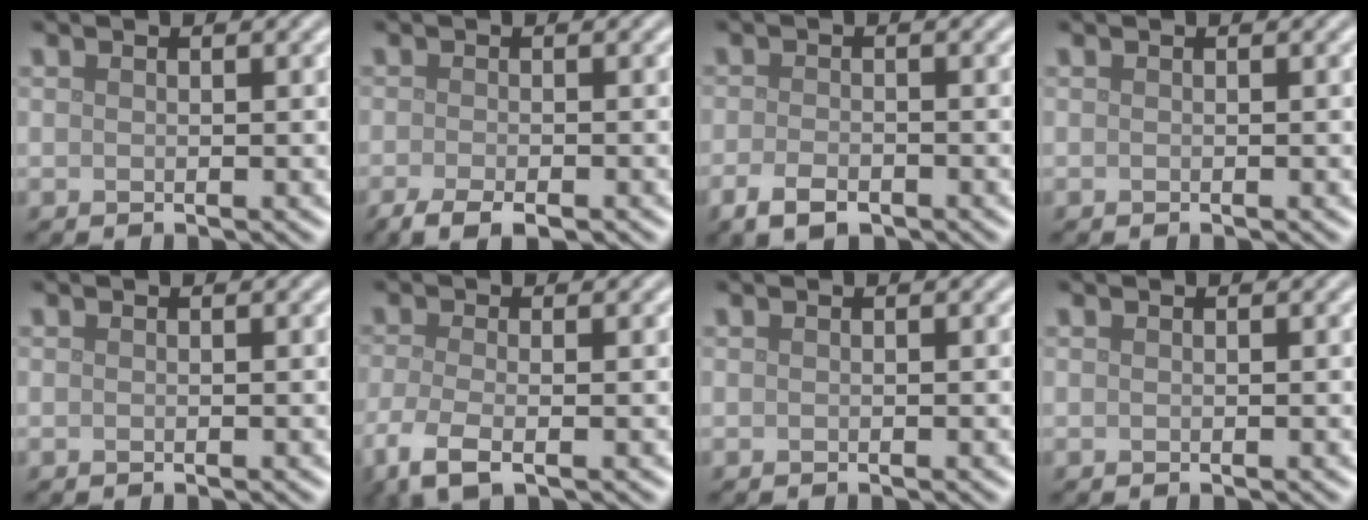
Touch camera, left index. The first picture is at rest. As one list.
[{"total": 3.0, "force": [-2.0, 0.8, 2.1], "torque": [-0.039, -0.006, -0.035]}, {"total": 2.6, "force": [-1.5, 1.2, 1.7], "torque": [-0.034, -0.004, -0.032]}, {"total": 0.0}, {"total": 0.0}, {"total": 3.8, "force": [-1.9, 1.3, 3.0], "torque": [-0.073, -0.010, -0.046]}, {"total": 0.0}, {"total": 0.0}]